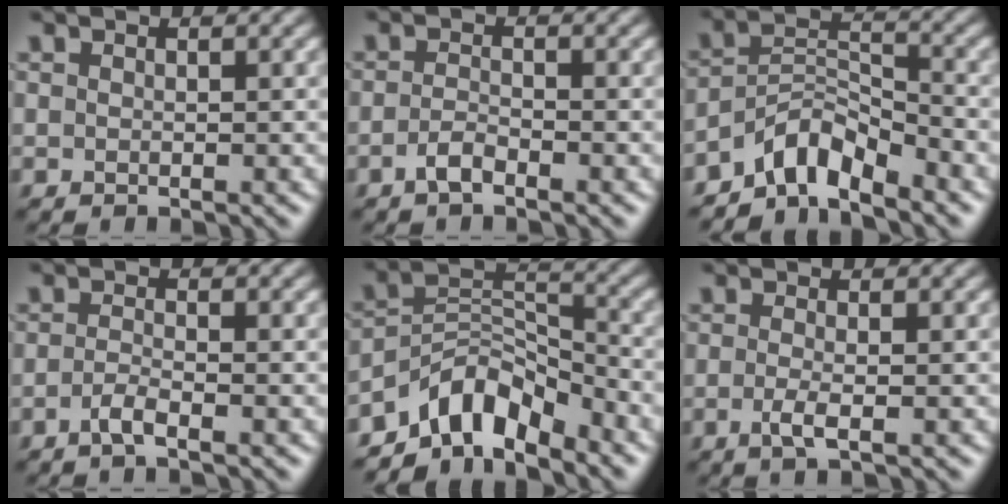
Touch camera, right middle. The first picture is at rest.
{"total": 1.6, "force": [-1.0, 0.5, 1.1], "torque": [-0.025, 0.002, -0.024]}
{"total": 4.7, "force": [-3.8, 1.6, 2.2], "torque": [-0.030, 0.009, -0.081]}
{"total": 1.5, "force": [-0.9, 0.3, 1.2], "torque": [-0.025, 0.003, -0.023]}
{"total": 6.5, "force": [-5.0, 2.9, 3.0], "torque": [-0.033, 0.005, -0.102]}
{"total": 1.8, "force": [-0.5, 0.5, 1.7], "torque": [-0.034, -0.005, -0.014]}